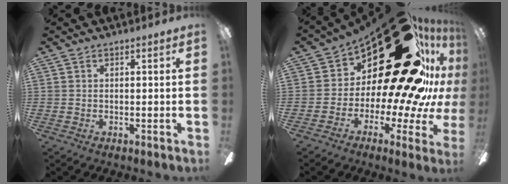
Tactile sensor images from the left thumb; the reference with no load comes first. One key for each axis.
{"total": 35.0, "fx": 16.5, "fy": 16.3, "fz": 26.2, "tx": -0.334, "ty": -0.137, "tz": 0.327}